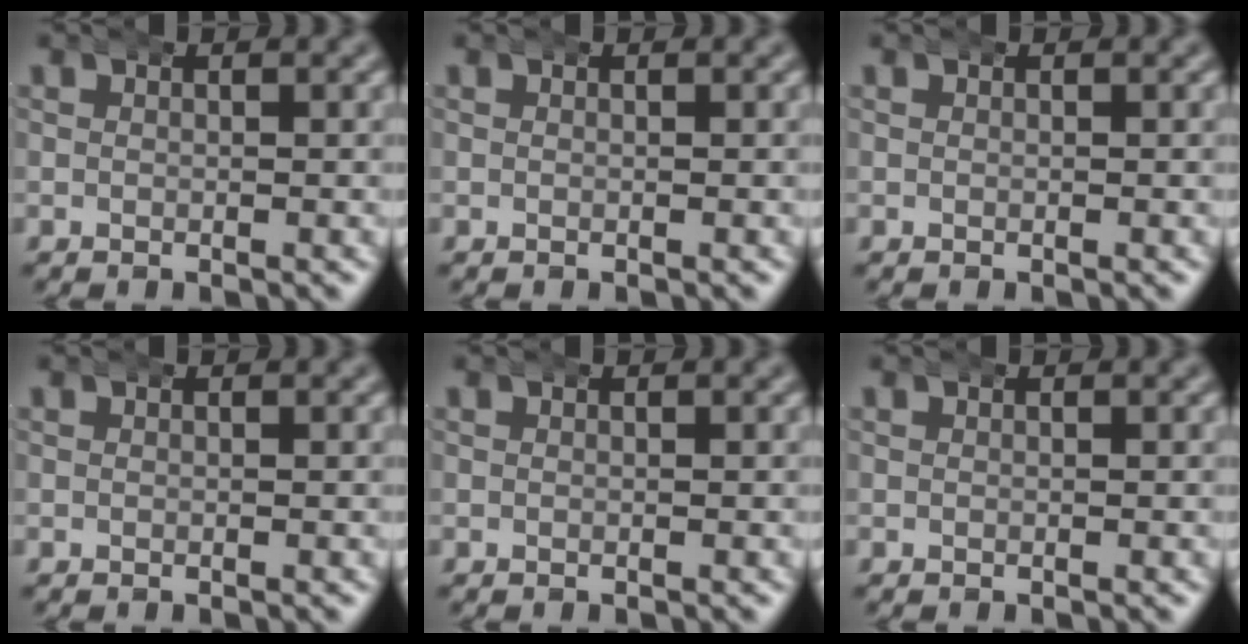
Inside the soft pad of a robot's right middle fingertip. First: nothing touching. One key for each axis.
{"total": 0.0}
{"total": 0.0}
{"total": 0.0}
{"total": 0.0}
{"total": 0.0}